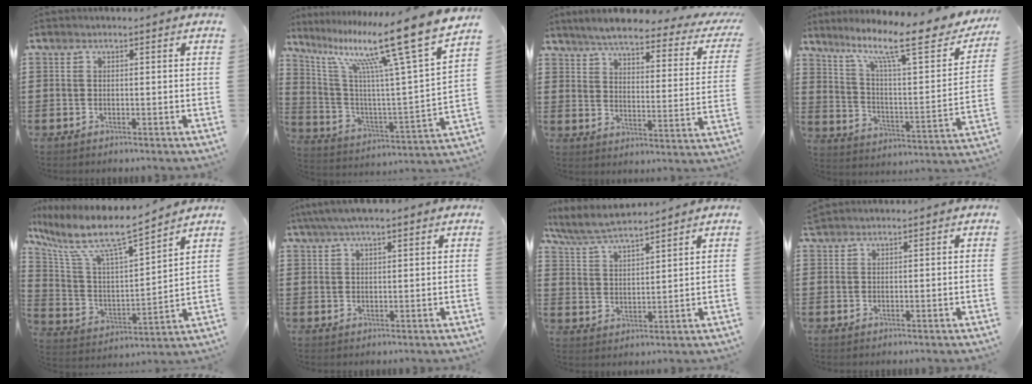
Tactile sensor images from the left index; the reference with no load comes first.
{"total": 16.3, "force": [11.7, 0.8, 11.3], "torque": [-0.227, -0.077, 0.179]}
{"total": 4.9, "force": [4.3, 0.2, 2.4], "torque": [-0.070, -0.027, 0.067]}
{"total": 14.2, "force": [10.3, 2.2, 9.5], "torque": [-0.187, -0.060, 0.161]}
{"total": 10.1, "force": [7.7, 1.8, 6.3], "torque": [-0.155, -0.049, 0.127]}
{"total": 3.2, "force": [2.2, 0.8, 2.2], "torque": [-0.047, 0.007, 0.040]}
{"total": 5.7, "force": [5.3, 0.3, 2.1], "torque": [-0.058, -0.021, 0.095]}
{"total": 1.1, "force": [1.0, 0.2, 0.2], "torque": [-0.006, 0.001, 0.021]}